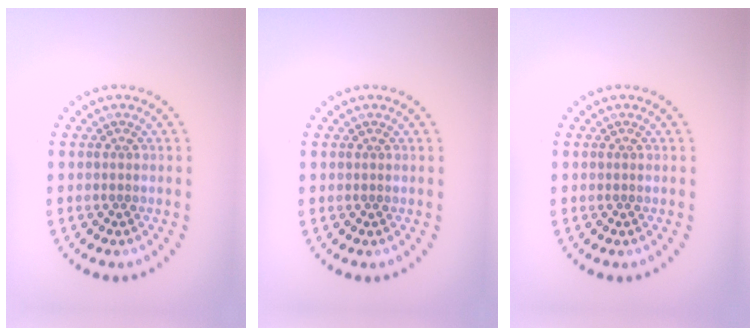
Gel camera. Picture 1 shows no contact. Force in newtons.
{"total": 0.0}
{"total": 0.0}